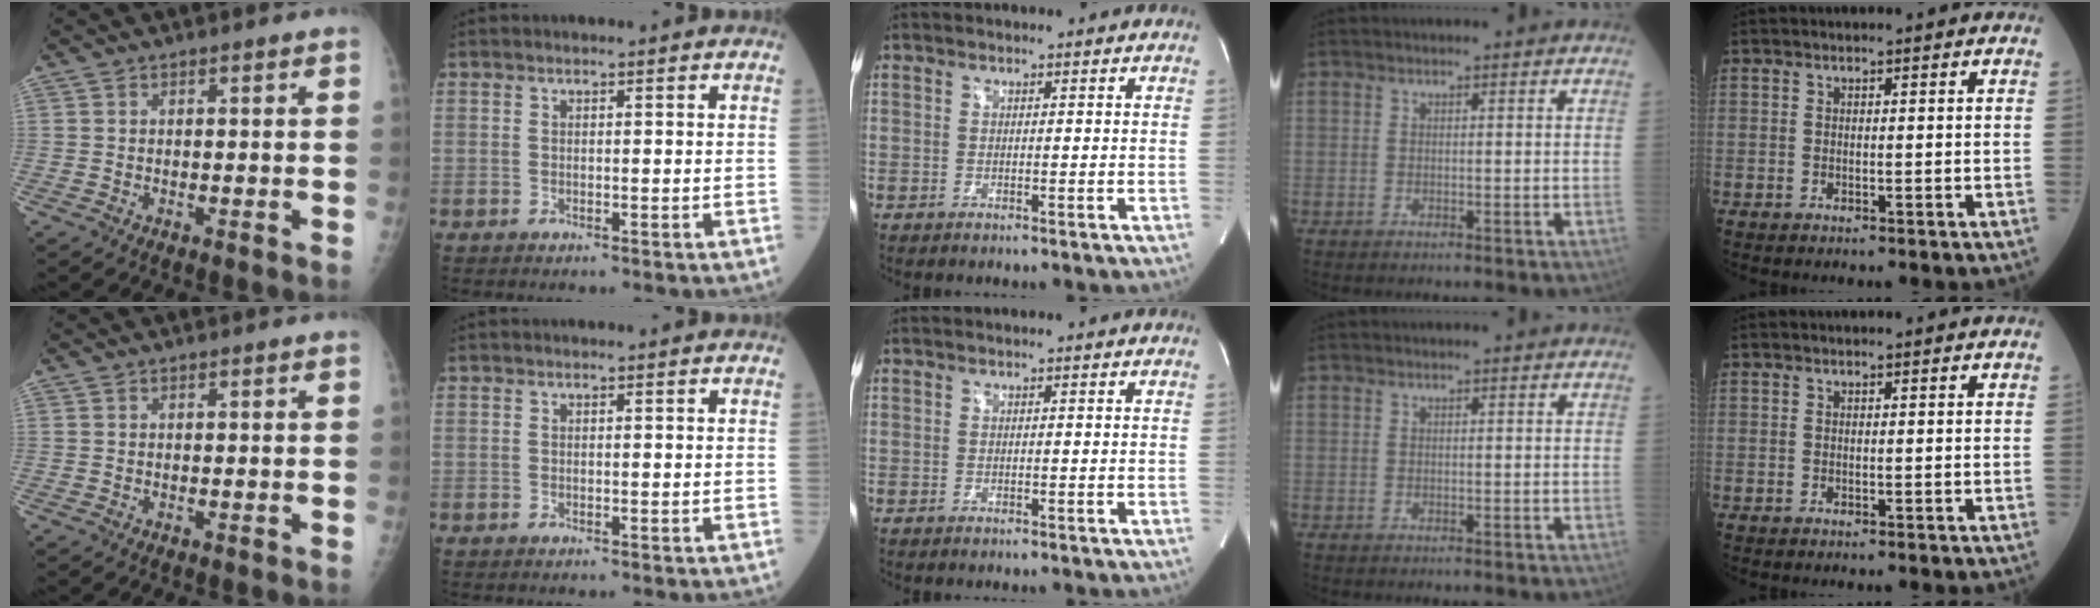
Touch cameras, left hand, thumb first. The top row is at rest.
{}